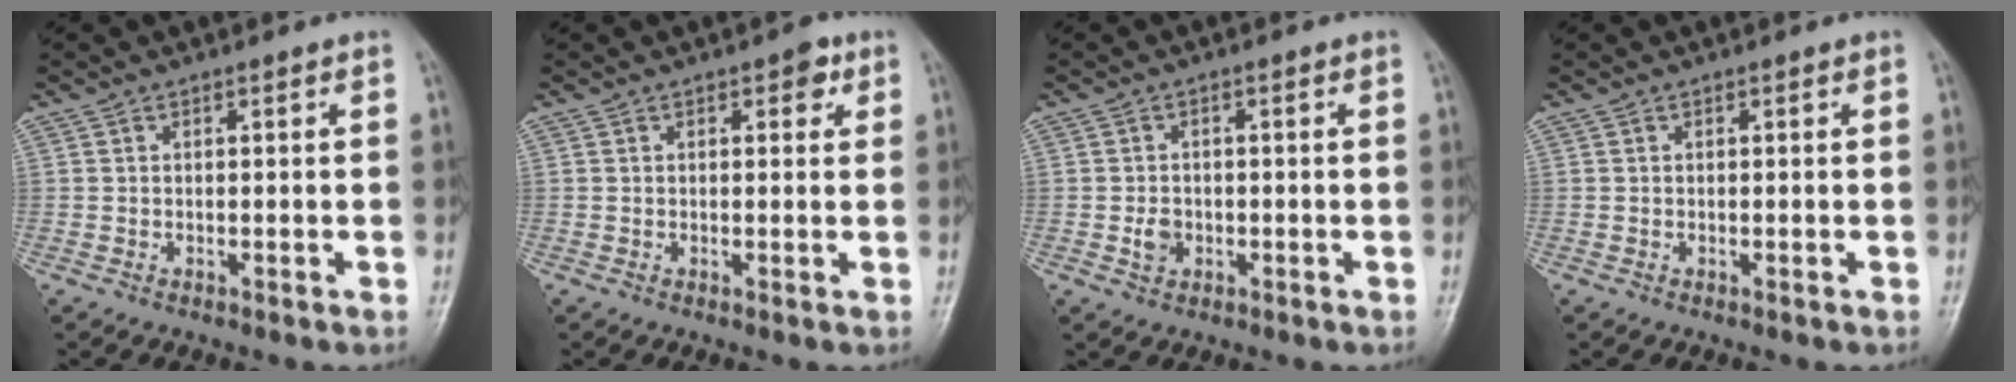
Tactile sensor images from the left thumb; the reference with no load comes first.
{"total": 2.7, "force": [1.3, 1.5, 1.9], "torque": [-0.010, 0.000, 0.011]}
{"total": 2.7, "force": [-0.7, 2.2, 1.4], "torque": [-0.015, 0.003, -0.013]}
{"total": 0.0}